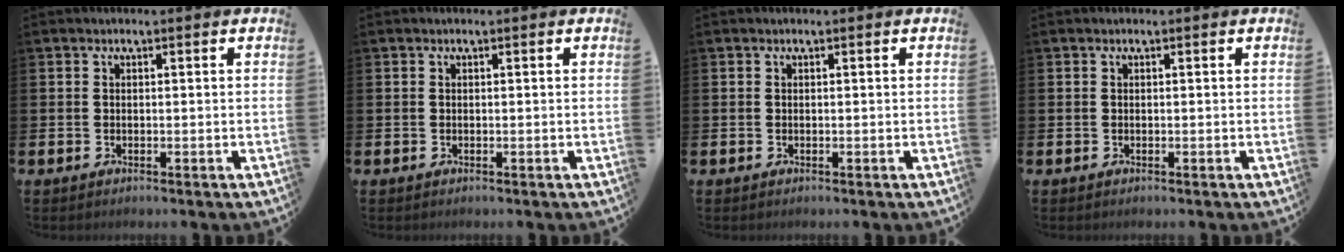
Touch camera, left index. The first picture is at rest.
{"total": 0.0}
{"total": 0.0}
{"total": 0.0}